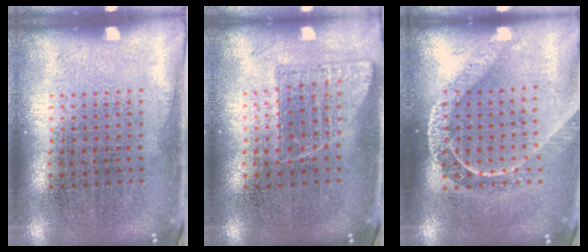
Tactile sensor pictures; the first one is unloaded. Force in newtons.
{"total": 0.9, "press": 0.8, "slide": 0.3}
{"total": 1.6, "press": 1.4, "slide": 0.8}